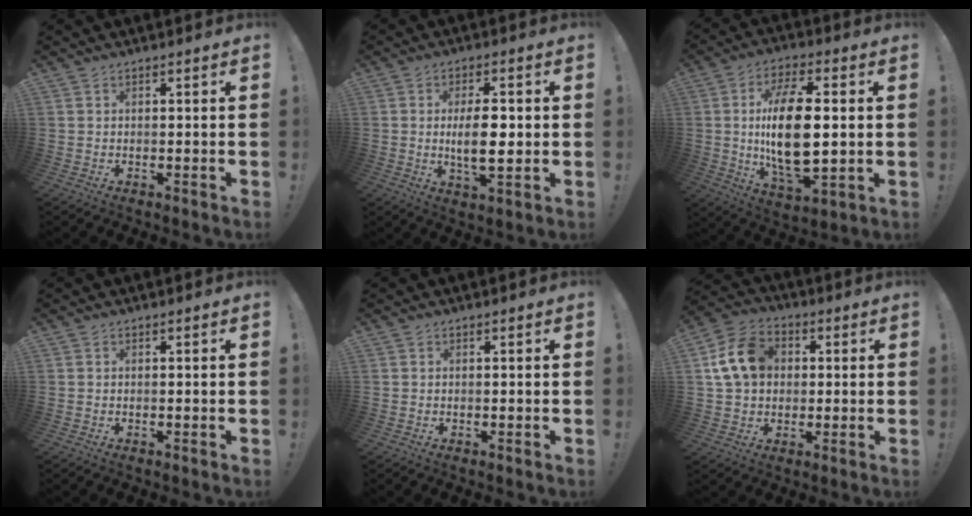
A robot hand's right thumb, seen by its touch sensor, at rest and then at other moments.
{"total": 9.5, "force": [0.0, 3.3, 8.9], "torque": [-0.160, -0.011, -0.008]}
{"total": 19.5, "force": [1.0, 9.1, 17.2], "torque": [-0.326, -0.009, 0.012]}
{"total": 0.0}
{"total": 0.6, "force": [0.0, 0.6, -0.2], "torque": [0.001, 0.003, 0.001]}
{"total": 14.2, "force": [2.9, 11.2, 8.2], "torque": [-0.129, 0.011, 0.063]}